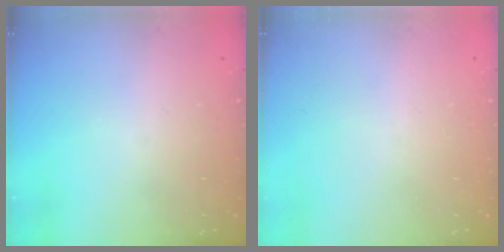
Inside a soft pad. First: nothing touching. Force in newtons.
{"total": 0.0}